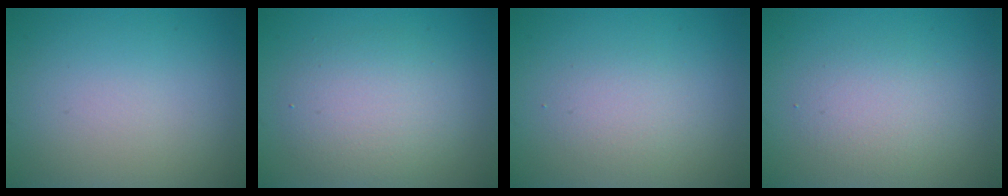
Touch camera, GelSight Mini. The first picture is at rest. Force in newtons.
{"total": 4.0, "press": 4.0, "slide": 0.2}
{"total": 1.9, "press": 1.8, "slide": 0.2}
{"total": 2.5, "press": 2.5, "slide": 0.2}